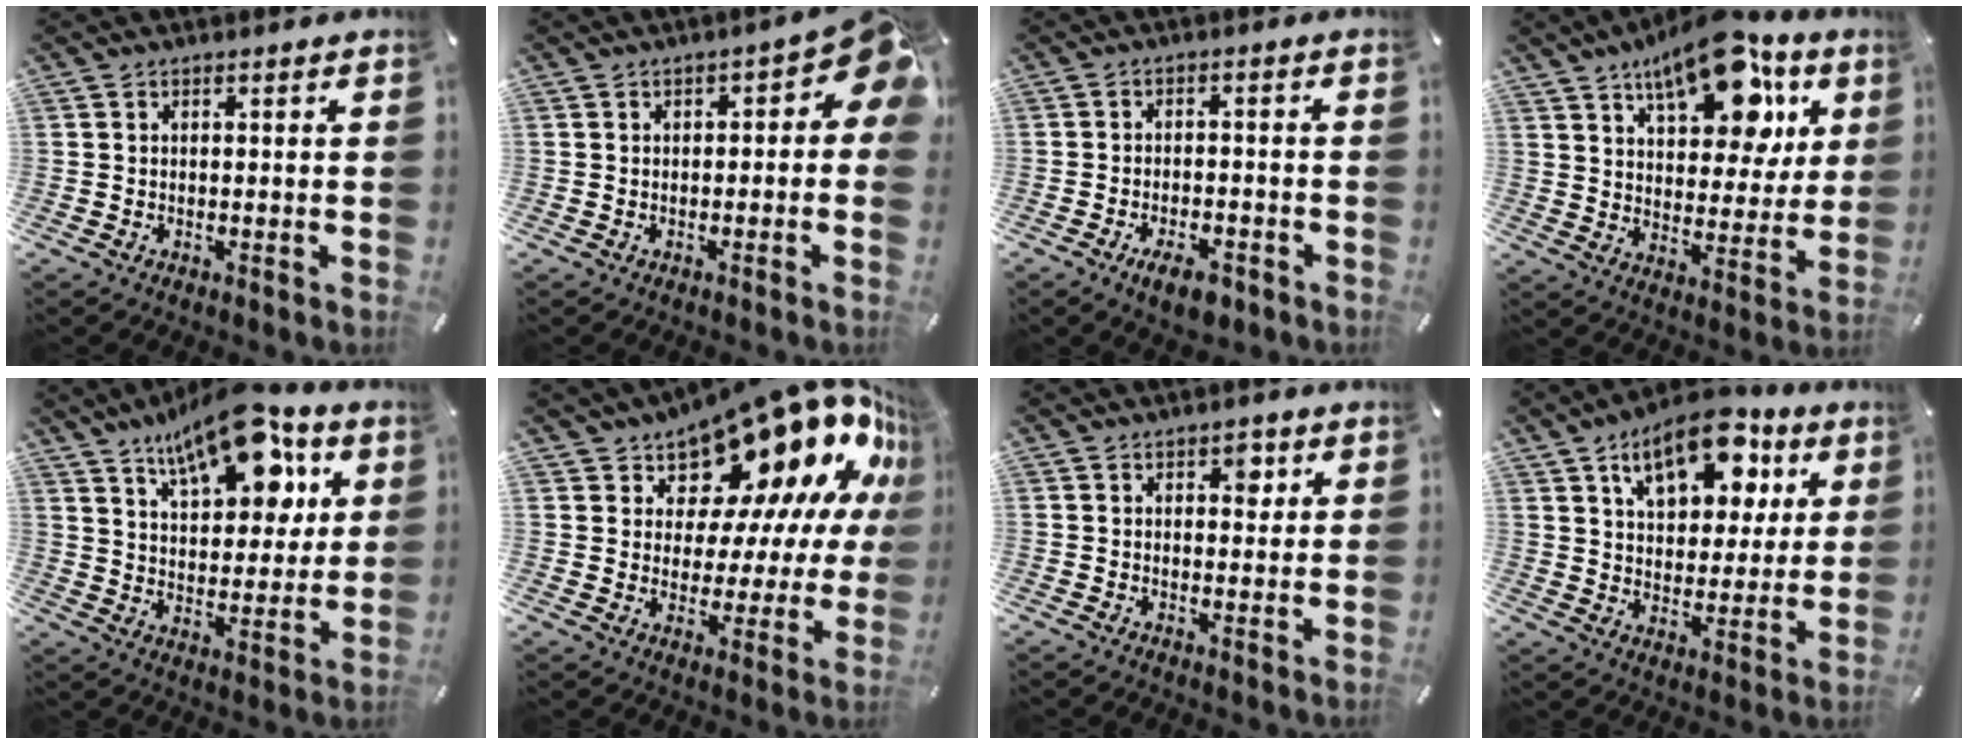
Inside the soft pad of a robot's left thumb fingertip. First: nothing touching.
{"total": 6.5, "force": [0.9, 3.2, 5.5], "torque": [-0.070, -0.009, 0.013]}
{"total": 5.8, "force": [-3.5, 2.6, 3.9], "torque": [-0.067, 0.014, -0.060]}
{"total": 19.1, "force": [11.8, 9.3, 11.7], "torque": [-0.164, -0.063, 0.195]}
{"total": 17.3, "force": [11.3, 7.8, 10.6], "torque": [-0.164, -0.056, 0.189]}
{"total": 19.7, "force": [14.3, 9.5, 9.8], "torque": [-0.140, -0.125, 0.247]}
{"total": 3.4, "force": [1.4, 2.2, 2.2], "torque": [-0.008, -0.010, 0.014]}
{"total": 15.6, "force": [8.6, 9.1, 9.2], "torque": [-0.135, -0.032, 0.149]}